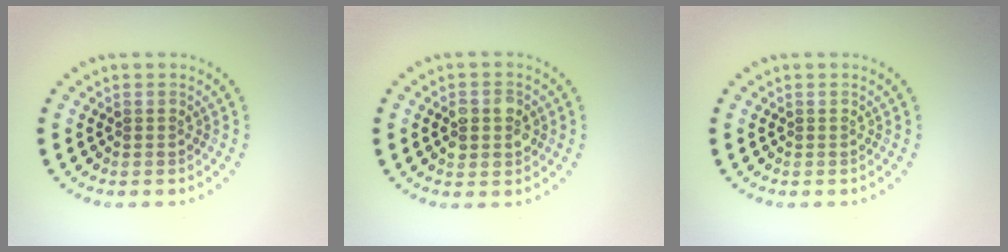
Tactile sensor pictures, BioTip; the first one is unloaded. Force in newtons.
{"total": 2.9, "press": 2.9, "slide": 0.3}
{"total": 0.0}